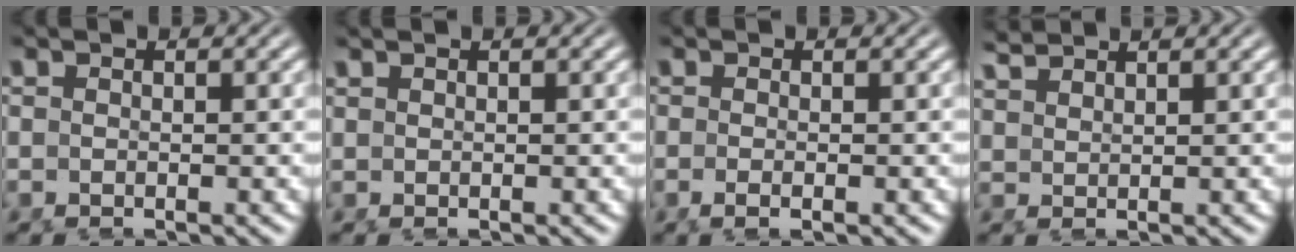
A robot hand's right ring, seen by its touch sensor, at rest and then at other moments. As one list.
[{"total": 0.7, "force": [0.4, -0.5, -0.1], "torque": [0.008, 0.000, 0.013]}, {"total": 1.0, "force": [-0.8, -0.2, 0.7], "torque": [-0.013, -0.008, -0.010]}, {"total": 2.0, "force": [1.9, -0.6, -0.1], "torque": [0.007, -0.001, 0.047]}]